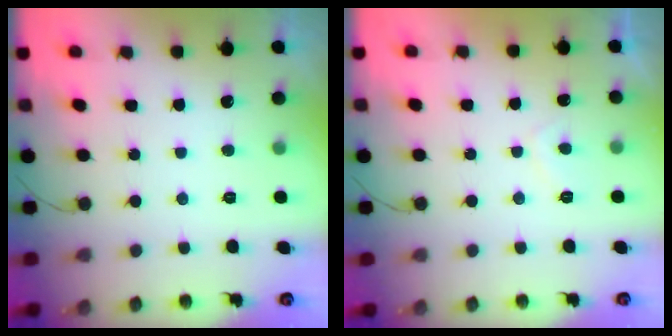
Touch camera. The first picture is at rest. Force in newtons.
{"total": 2.1, "press": 2.0, "slide": 0.9}